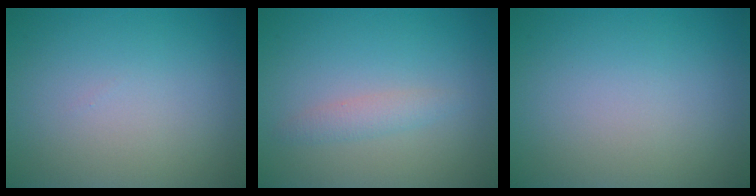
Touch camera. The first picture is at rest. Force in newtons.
{"total": 1.4, "press": 1.4, "slide": 0.0}
{"total": 0.0}